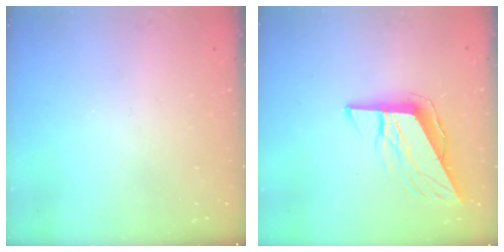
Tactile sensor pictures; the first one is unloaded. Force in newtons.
{"total": 10.2, "press": 10.2, "slide": 0.6}